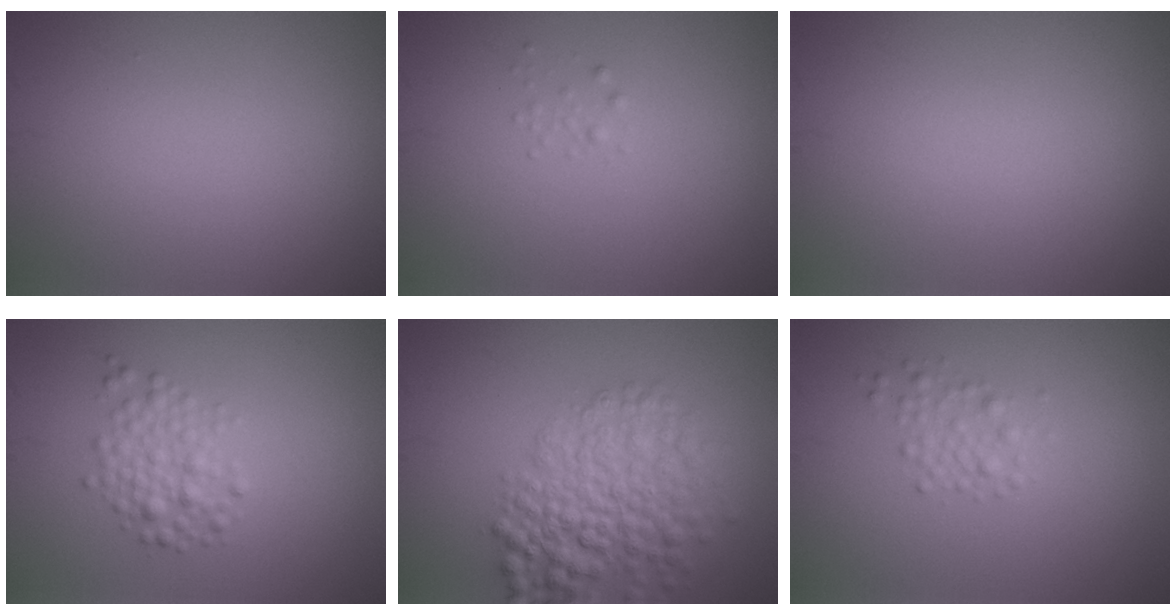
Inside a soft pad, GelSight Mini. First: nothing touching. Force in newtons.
{"total": 0.6, "press": 0.6, "slide": 0.0}
{"total": 0.0}
{"total": 2.6, "press": 2.6, "slide": 0.1}
{"total": 6.1, "press": 6.1, "slide": 0.2}
{"total": 1.6, "press": 1.6, "slide": 0.1}